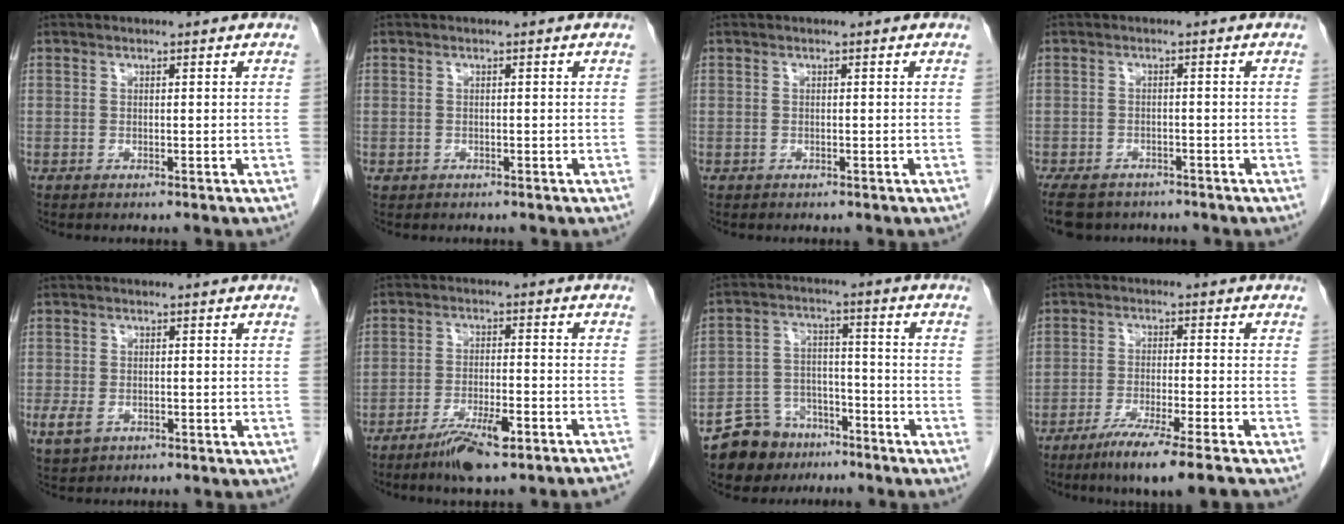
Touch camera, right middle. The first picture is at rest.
{"total": 0.6, "force": [-0.3, 0.5, 0.0], "torque": [-0.005, 0.004, -0.004]}
{"total": 0.0}
{"total": 9.1, "force": [-7.1, 4.7, 3.3], "torque": [-0.070, -0.012, -0.104]}
{"total": 3.7, "force": [-1.5, 2.6, 2.2], "torque": [-0.051, -0.006, -0.017]}
{"total": 9.7, "force": [-7.6, 0.9, 6.0], "torque": [-0.084, -0.002, -0.124]}
{"total": 9.4, "force": [-7.2, 5.8, 1.6], "torque": [-0.033, 0.026, -0.120]}
{"total": 9.0, "force": [-6.8, -0.9, 5.9], "torque": [-0.090, -0.025, -0.113]}